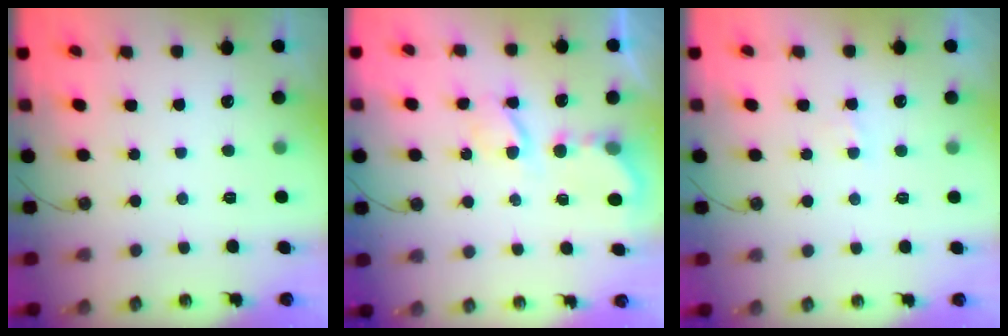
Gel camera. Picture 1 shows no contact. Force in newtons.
{"total": 6.2, "press": 6.2, "slide": 0.5}
{"total": 2.8, "press": 2.8, "slide": 0.4}